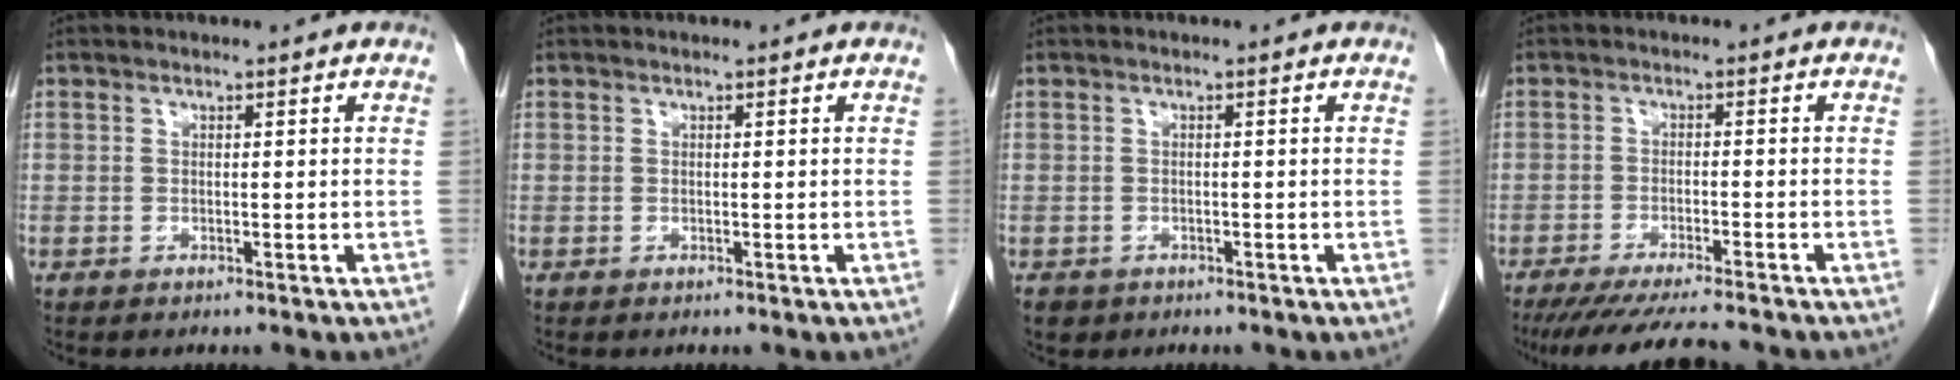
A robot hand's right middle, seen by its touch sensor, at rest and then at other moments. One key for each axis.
{"total": 0.0}
{"total": 2.3, "fx": -1.5, "fy": 1.6, "fz": 0.5, "tx": -0.009, "ty": 0.000, "tz": -0.022}
{"total": 12.2, "fx": -10.7, "fy": 0.7, "fz": 5.7, "tx": -0.077, "ty": -0.030, "tz": -0.157}